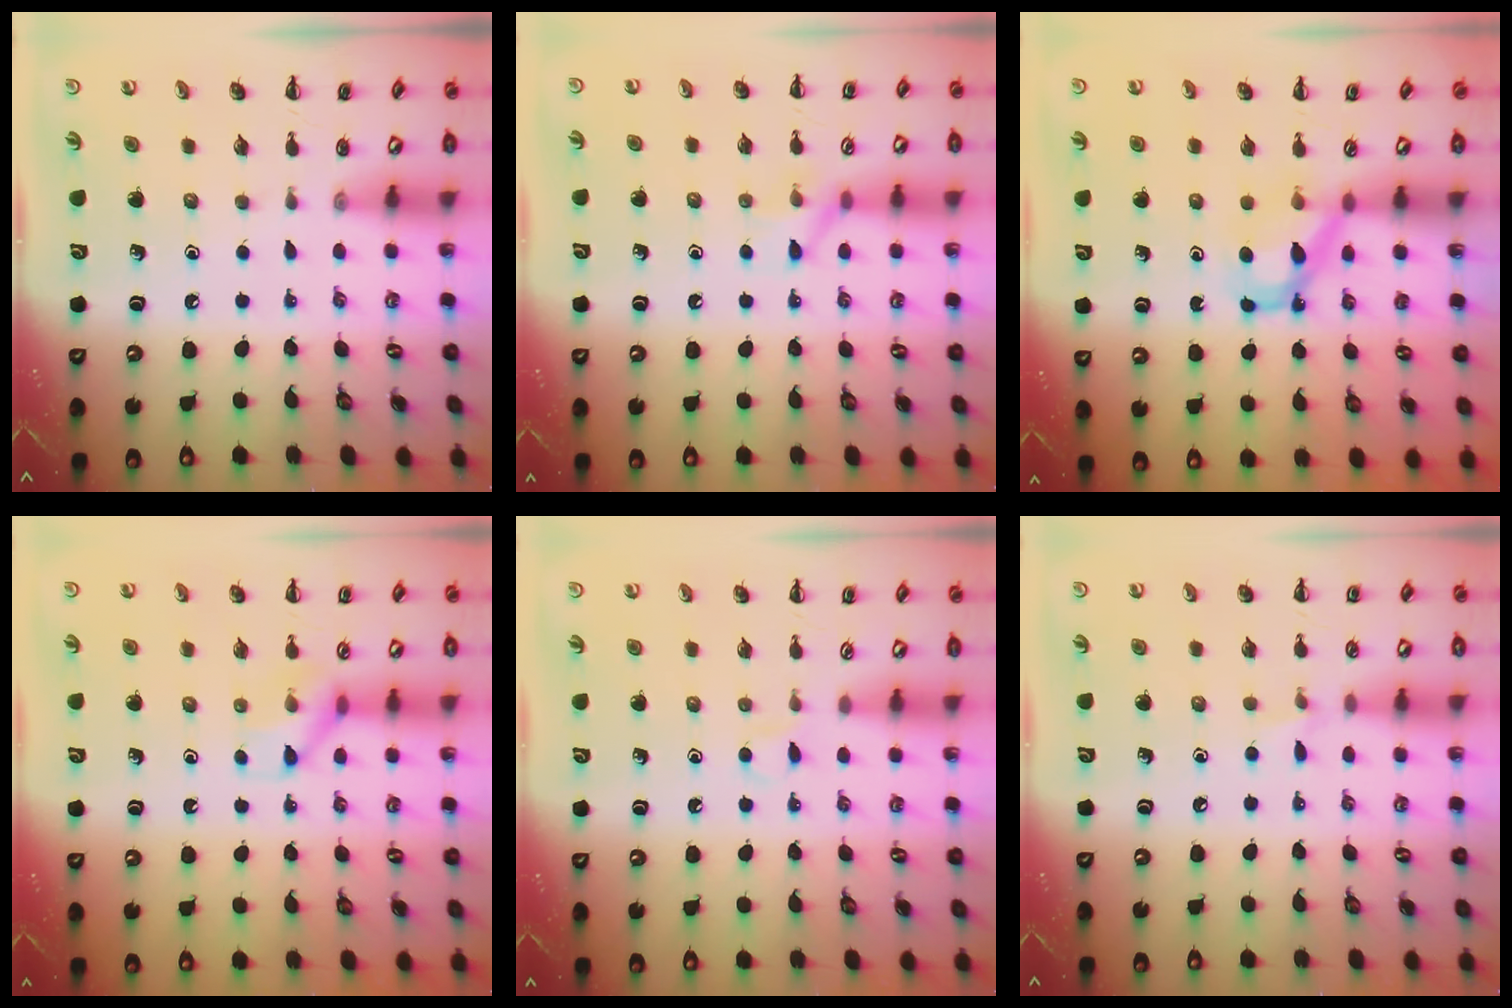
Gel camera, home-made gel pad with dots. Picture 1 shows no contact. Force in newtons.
{"total": 6.4, "press": 6.3, "slide": 1.0}
{"total": 6.3, "press": 6.2, "slide": 0.4}
{"total": 8.9, "press": 8.9, "slide": 0.6}
{"total": 2.9, "press": 2.7, "slide": 0.9}
{"total": 3.9, "press": 3.7, "slide": 1.2}